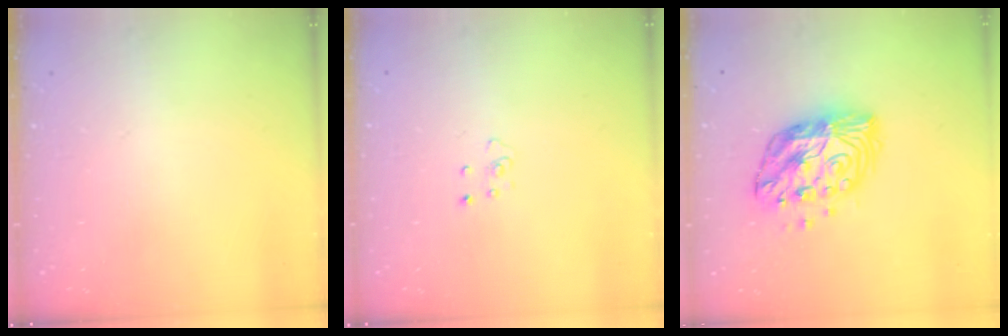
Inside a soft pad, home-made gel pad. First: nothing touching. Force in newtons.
{"total": 2.8, "press": 2.7, "slide": 0.3}
{"total": 14.3, "press": 14.3, "slide": 0.9}